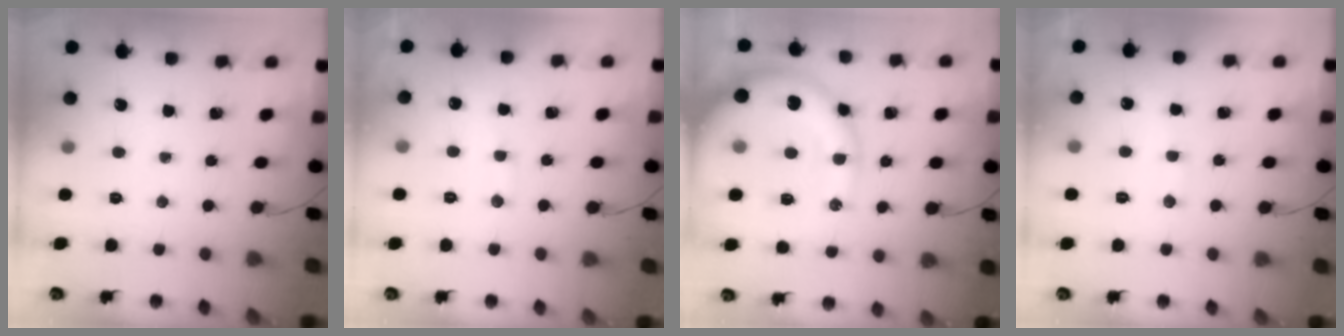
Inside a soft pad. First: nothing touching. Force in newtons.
{"total": 7.7, "press": 7.5, "slide": 1.5}
{"total": 16.8, "press": 16.7, "slide": 1.4}
{"total": 7.1, "press": 7.0, "slide": 1.3}